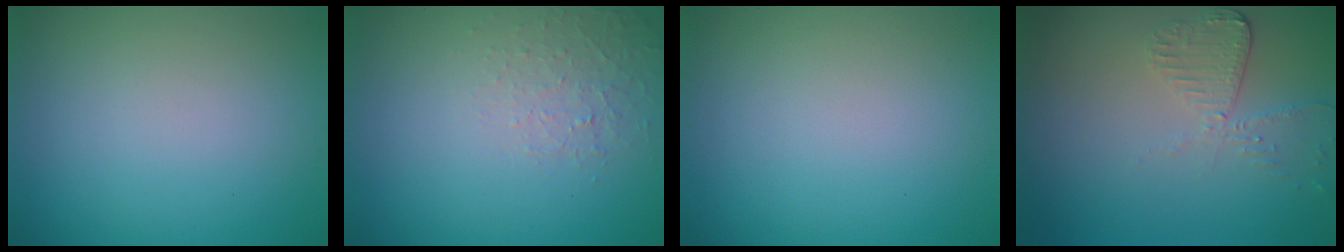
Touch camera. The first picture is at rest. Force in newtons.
{"total": 1.3, "press": 0.4, "slide": 1.2}
{"total": 0.0}
{"total": 2.7, "press": 2.4, "slide": 1.2}